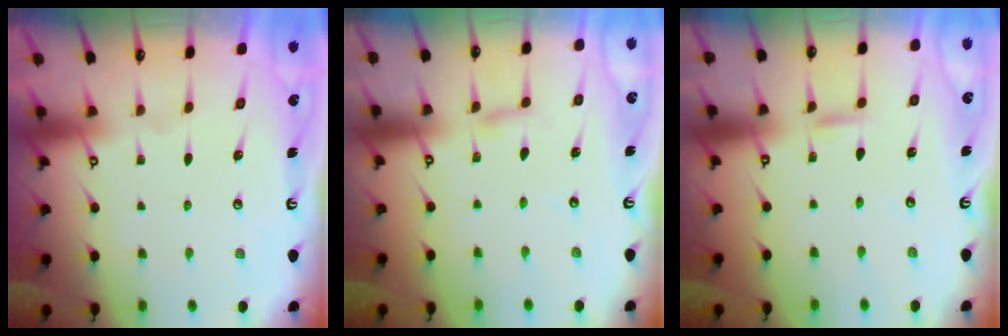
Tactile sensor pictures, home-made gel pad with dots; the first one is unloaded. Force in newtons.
{"total": 2.4, "press": 2.4, "slide": 0.2}
{"total": 2.8, "press": 2.8, "slide": 0.3}